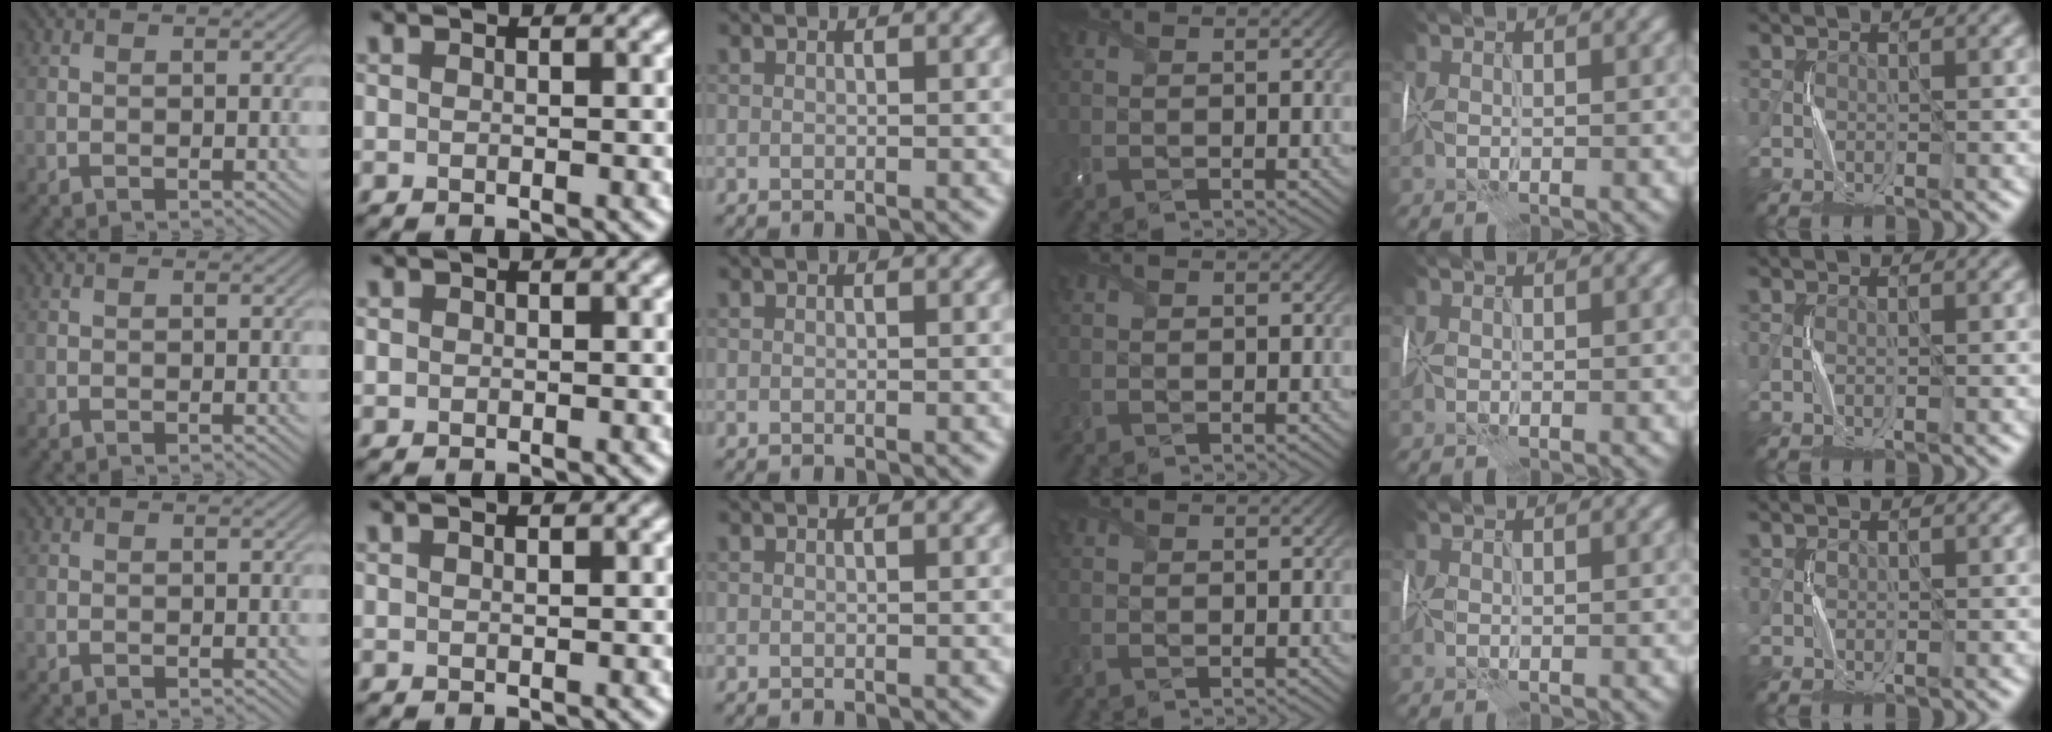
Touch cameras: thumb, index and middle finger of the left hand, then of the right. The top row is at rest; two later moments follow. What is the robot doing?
{"motion": "wrap", "object": "felt sheet"}